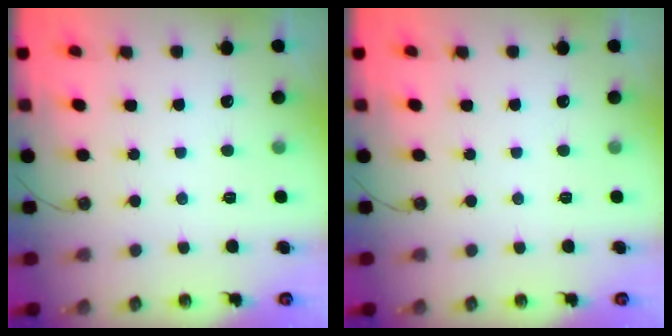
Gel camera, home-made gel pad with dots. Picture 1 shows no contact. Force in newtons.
{"total": 0.0}